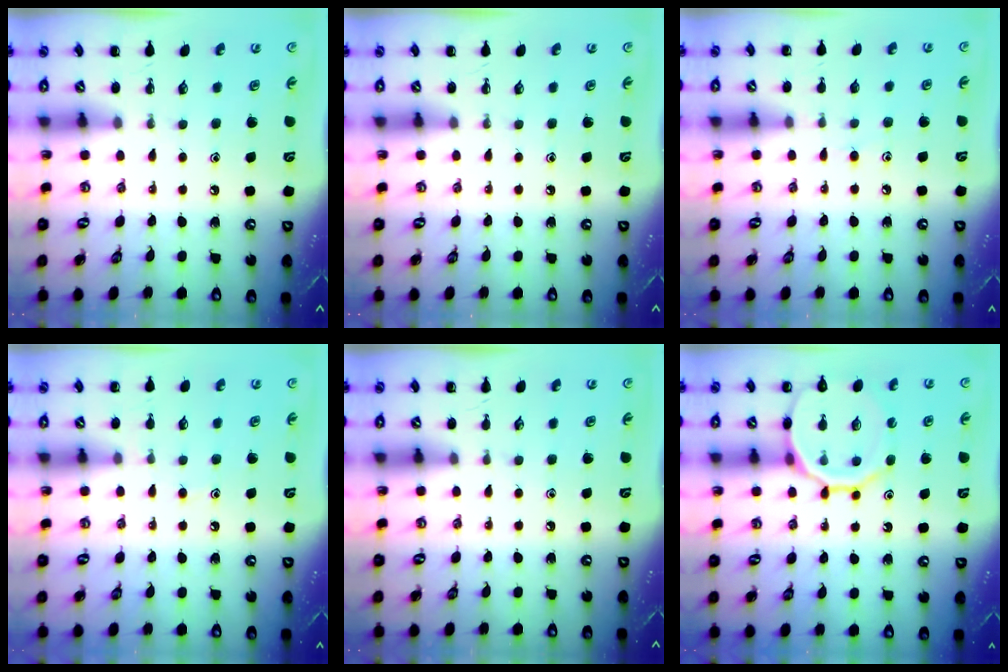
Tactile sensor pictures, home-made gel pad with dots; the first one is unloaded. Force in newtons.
{"total": 0.0}
{"total": 5.0, "press": 4.6, "slide": 2.0}
{"total": 6.1, "press": 5.7, "slide": 2.2}
{"total": 0.0}
{"total": 14.6, "press": 14.4, "slide": 2.1}